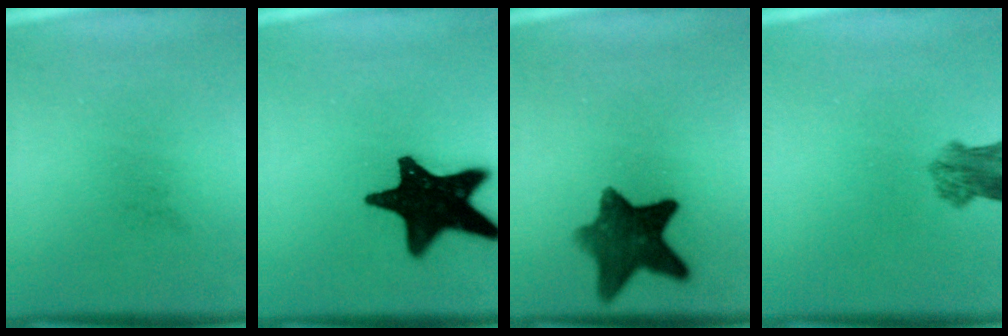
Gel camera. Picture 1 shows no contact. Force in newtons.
{"total": 19.6}
{"total": 10.3}
{"total": 4.6}